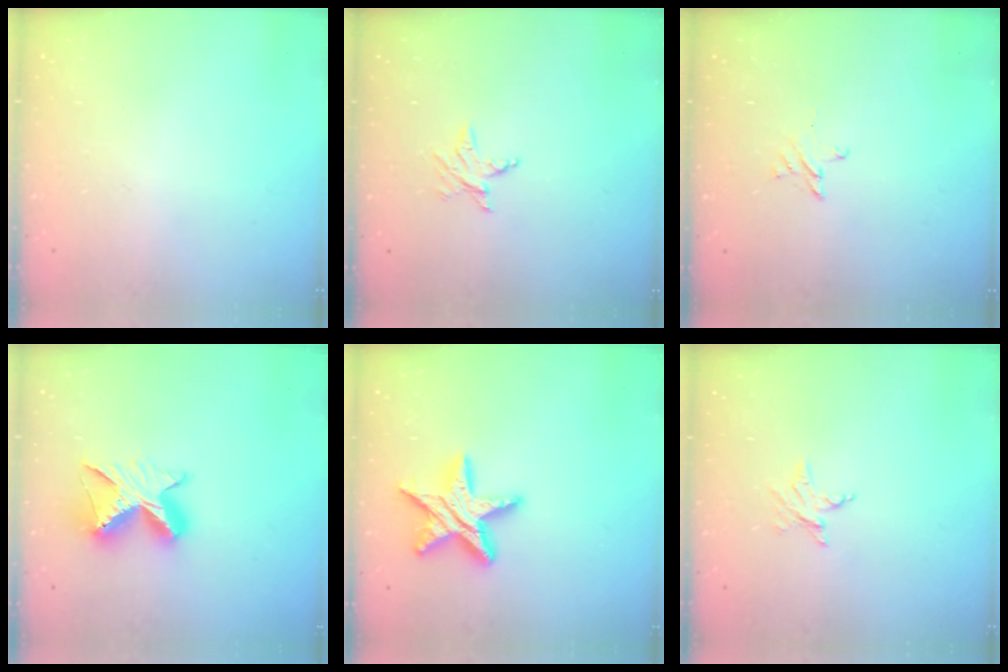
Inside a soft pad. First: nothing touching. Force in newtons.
{"total": 3.4, "press": 3.4, "slide": 0.5}
{"total": 2.6, "press": 2.6, "slide": 0.2}
{"total": 9.7, "press": 9.7, "slide": 0.8}
{"total": 14.2, "press": 14.2, "slide": 1.0}
{"total": 2.5, "press": 2.5, "slide": 0.4}